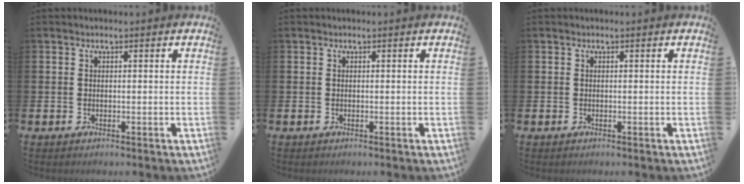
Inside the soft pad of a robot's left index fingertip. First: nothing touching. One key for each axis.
{"total": 0.0}
{"total": 0.0}